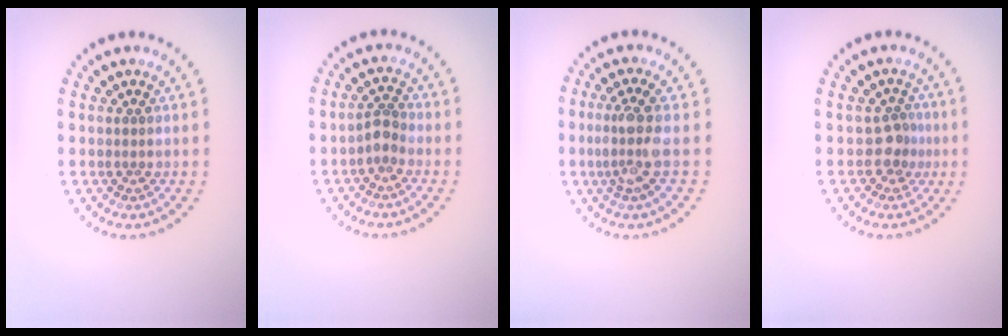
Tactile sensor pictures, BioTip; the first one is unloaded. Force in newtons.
{"total": 1.8, "press": 1.4, "slide": 1.1}
{"total": 3.1, "press": 2.3, "slide": 2.1}
{"total": 2.1, "press": 1.6, "slide": 1.4}